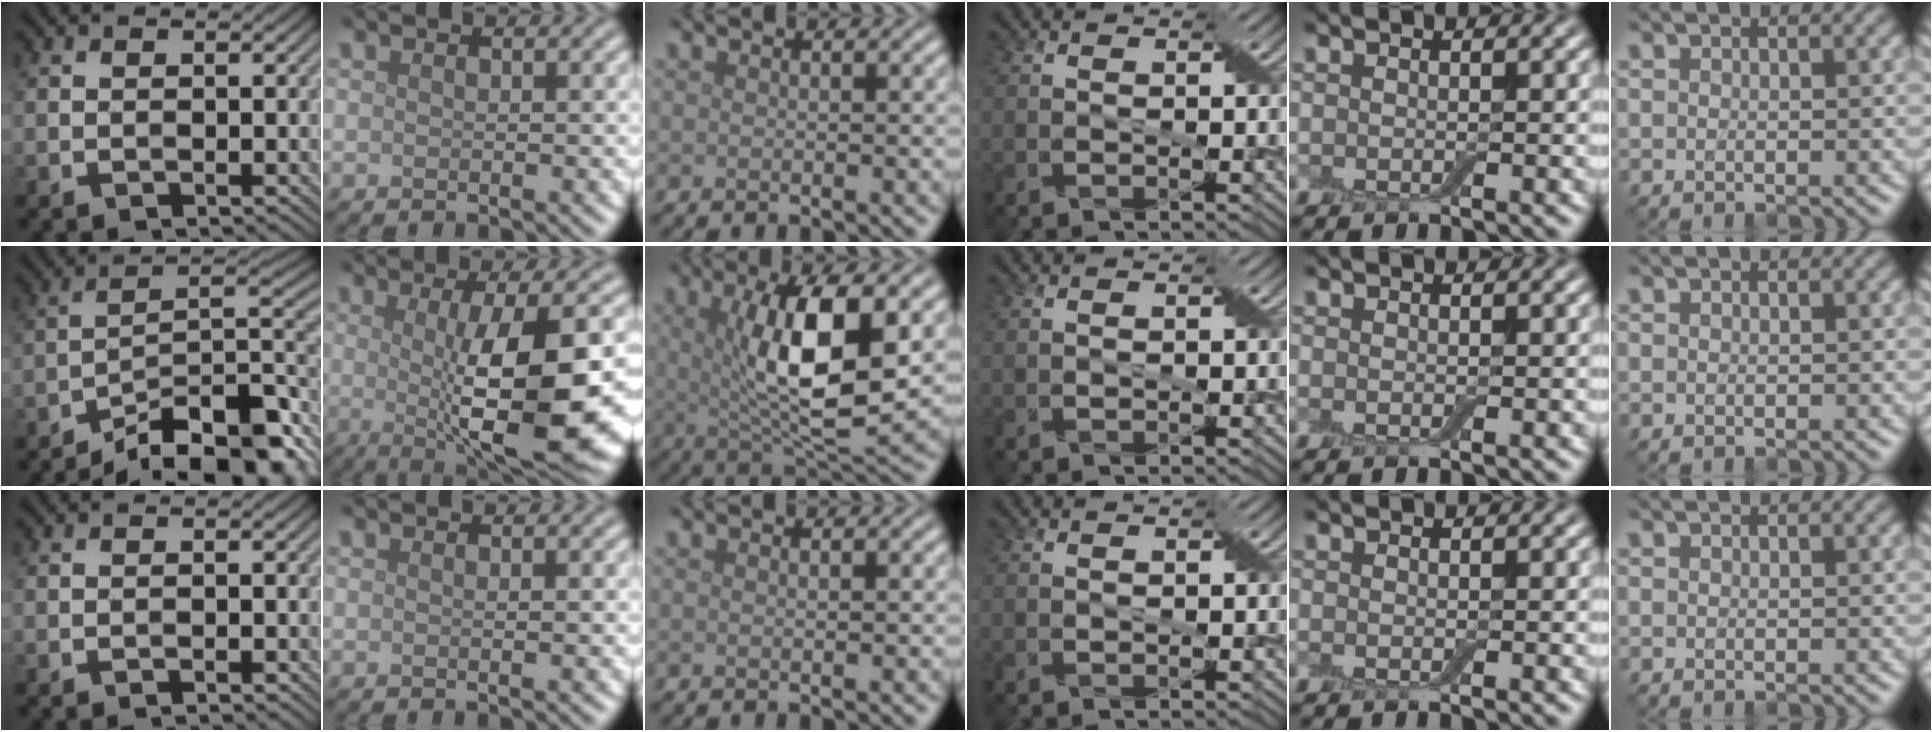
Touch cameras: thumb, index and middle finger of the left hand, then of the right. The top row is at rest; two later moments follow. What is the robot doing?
{"motion": "extract", "object": "backpack"}